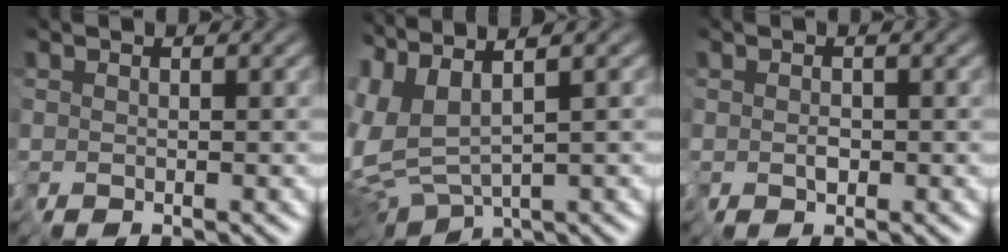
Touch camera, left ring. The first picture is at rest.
{"total": 5.6, "force": [2.0, 1.4, 5.0], "torque": [-0.123, 0.000, 0.050]}
{"total": 0.7, "force": [0.2, 0.3, 0.6], "torque": [-0.016, -0.002, 0.004]}